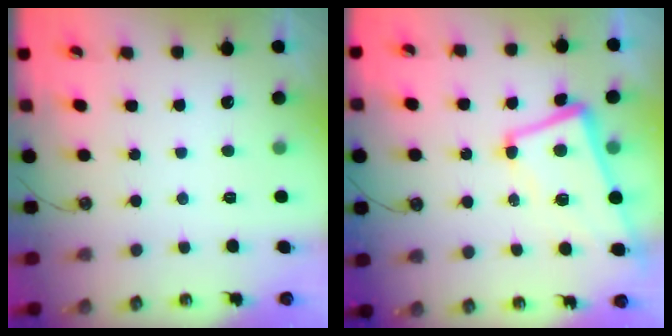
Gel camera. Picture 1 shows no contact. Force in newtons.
{"total": 2.8, "press": 2.1, "slide": 1.9}